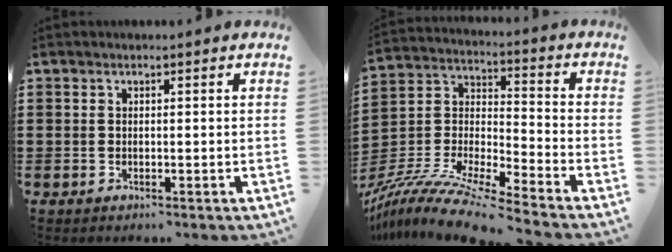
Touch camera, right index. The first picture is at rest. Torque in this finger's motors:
{"motor_torque": [-0.45, 0.84, 0.24, 0.06]}